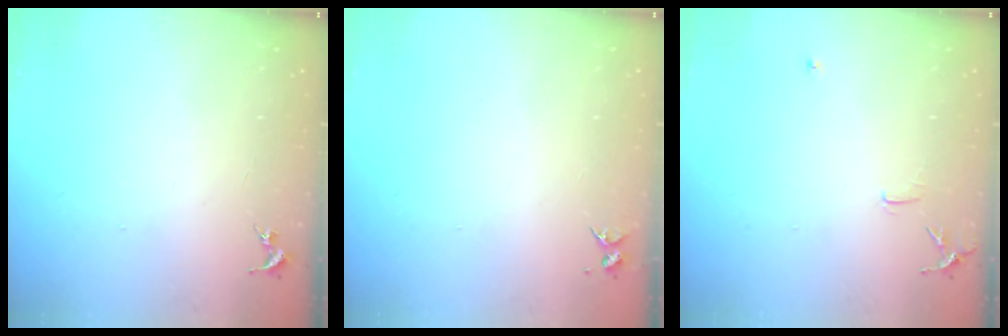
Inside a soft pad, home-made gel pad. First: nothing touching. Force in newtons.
{"total": 3.7, "press": 3.6, "slide": 0.4}
{"total": 6.2, "press": 6.1, "slide": 0.7}